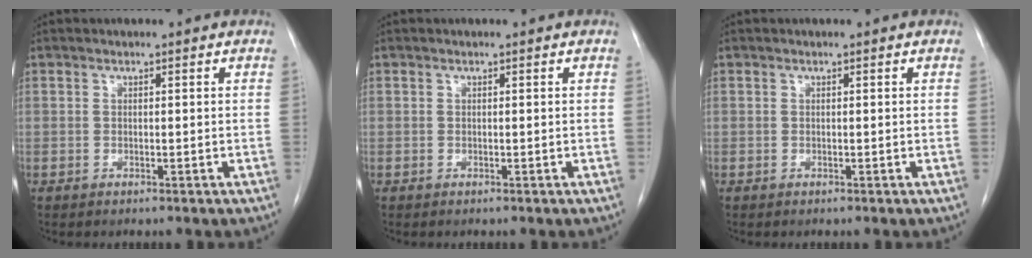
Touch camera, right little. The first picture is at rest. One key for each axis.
{"total": 0.0}
{"total": 0.0}